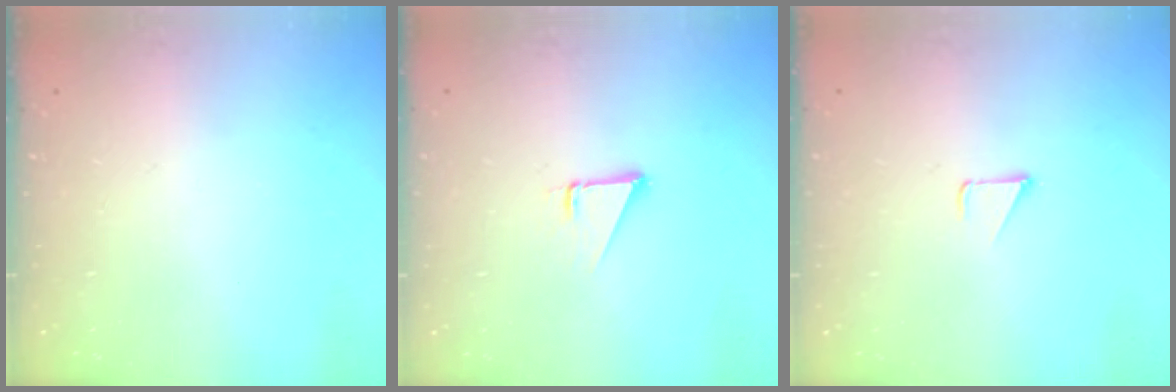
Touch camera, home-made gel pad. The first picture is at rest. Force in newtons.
{"total": 1.9, "press": 1.9, "slide": 0.0}
{"total": 1.2, "press": 1.2, "slide": 0.1}